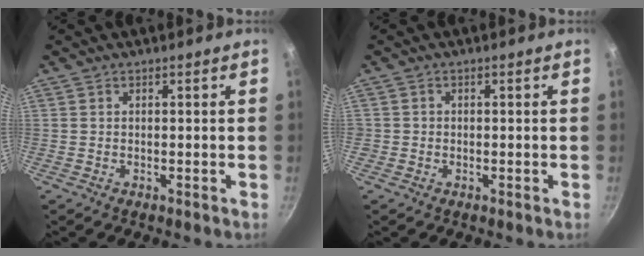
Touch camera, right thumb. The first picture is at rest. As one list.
[{"total": 1.1, "force": [-0.2, 1.1, 0.1], "torque": [0.002, 0.004, -0.003]}]